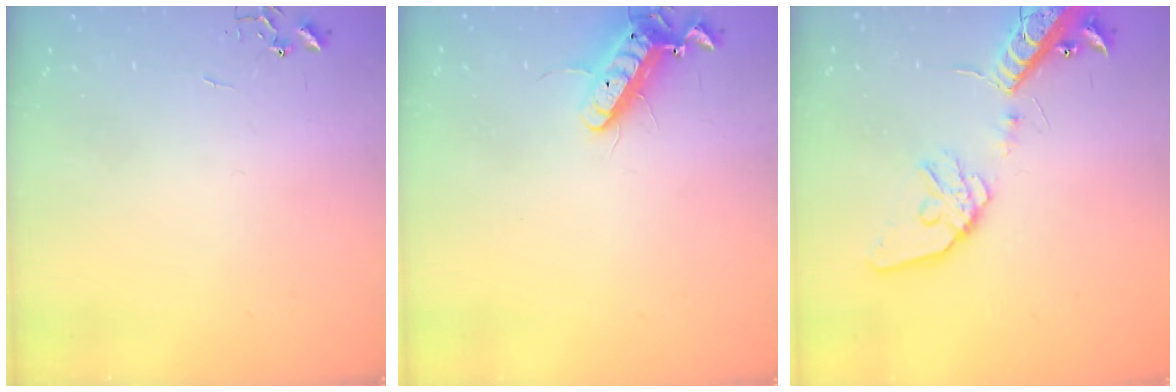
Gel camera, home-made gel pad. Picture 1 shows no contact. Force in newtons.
{"total": 11.6, "press": 11.4, "slide": 2.2}
{"total": 18.9, "press": 18.6, "slide": 3.4}